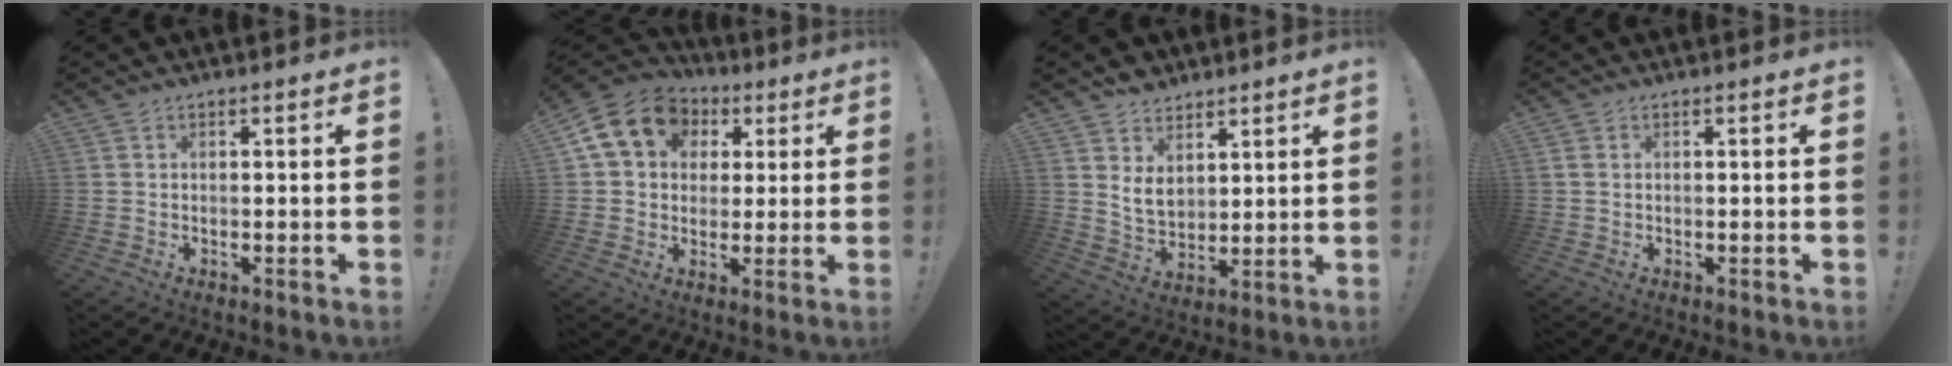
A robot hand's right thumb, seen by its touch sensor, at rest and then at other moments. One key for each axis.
{"total": 15.0, "fx": 5.4, "fy": 11.8, "fz": 7.5, "tx": -0.116, "ty": -0.010, "tz": 0.107}
{"total": 8.9, "fx": 4.9, "fy": 6.4, "fz": 3.6, "tx": -0.056, "ty": -0.031, "tz": 0.100}
{"total": 1.0, "fx": 0.3, "fy": 0.7, "fz": 0.6, "tx": -0.016, "ty": 0.004, "tz": 0.007}